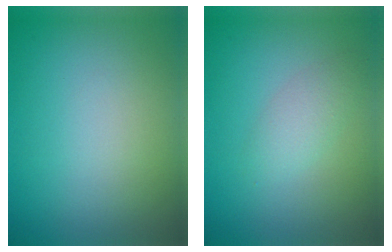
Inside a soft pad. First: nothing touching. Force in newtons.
{"total": 1.9, "press": 1.9, "slide": 0.2}